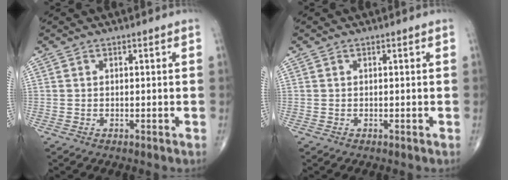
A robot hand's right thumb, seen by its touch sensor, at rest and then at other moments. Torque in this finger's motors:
{"motor_torque": [0.00, 0.00, 0.00, 0.00, 0.00]}